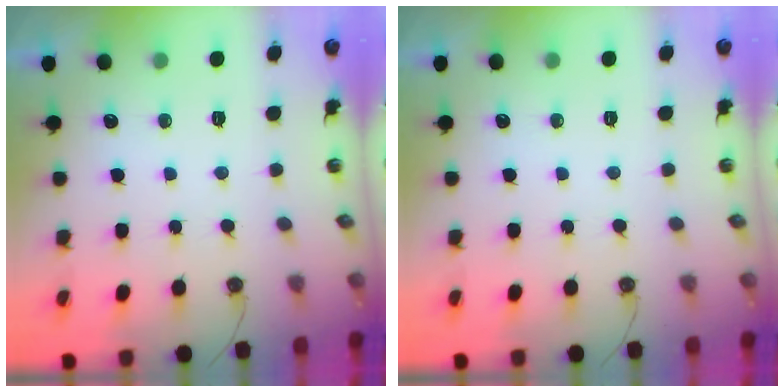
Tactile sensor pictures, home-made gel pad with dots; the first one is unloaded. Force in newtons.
{"total": 0.0}